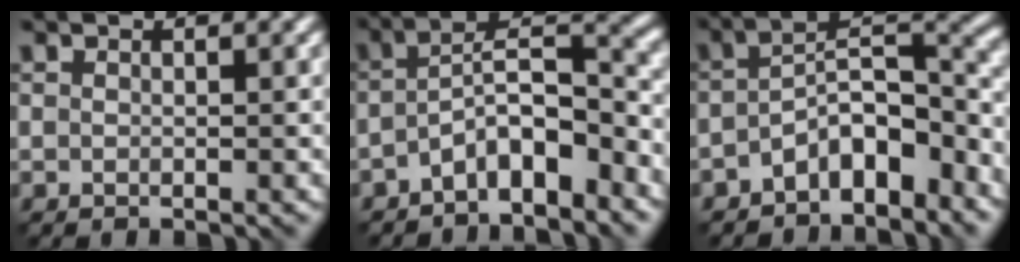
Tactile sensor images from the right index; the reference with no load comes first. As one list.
[{"total": 6.4, "force": [-3.8, 1.9, 4.8], "torque": [-0.077, 0.017, -0.073]}, {"total": 6.7, "force": [-4.0, 2.7, 4.6], "torque": [-0.064, 0.016, -0.078]}]